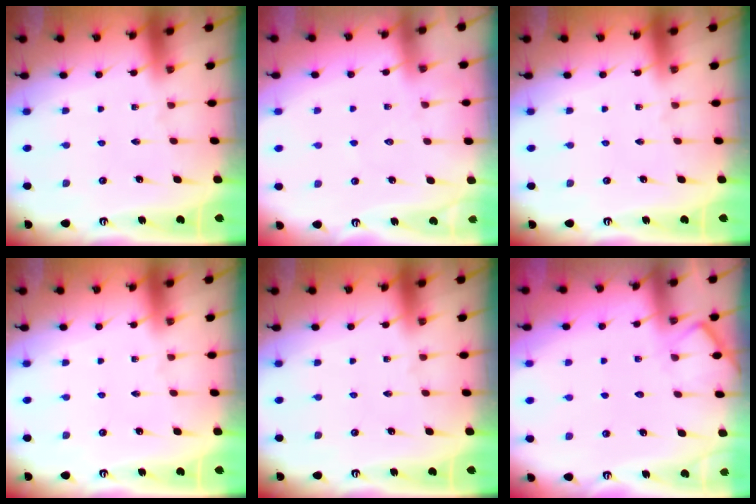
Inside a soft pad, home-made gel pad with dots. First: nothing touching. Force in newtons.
{"total": 5.9, "press": 5.8, "slide": 0.7}
{"total": 0.0}
{"total": 0.0}
{"total": 0.0}
{"total": 6.0, "press": 6.0, "slide": 0.8}